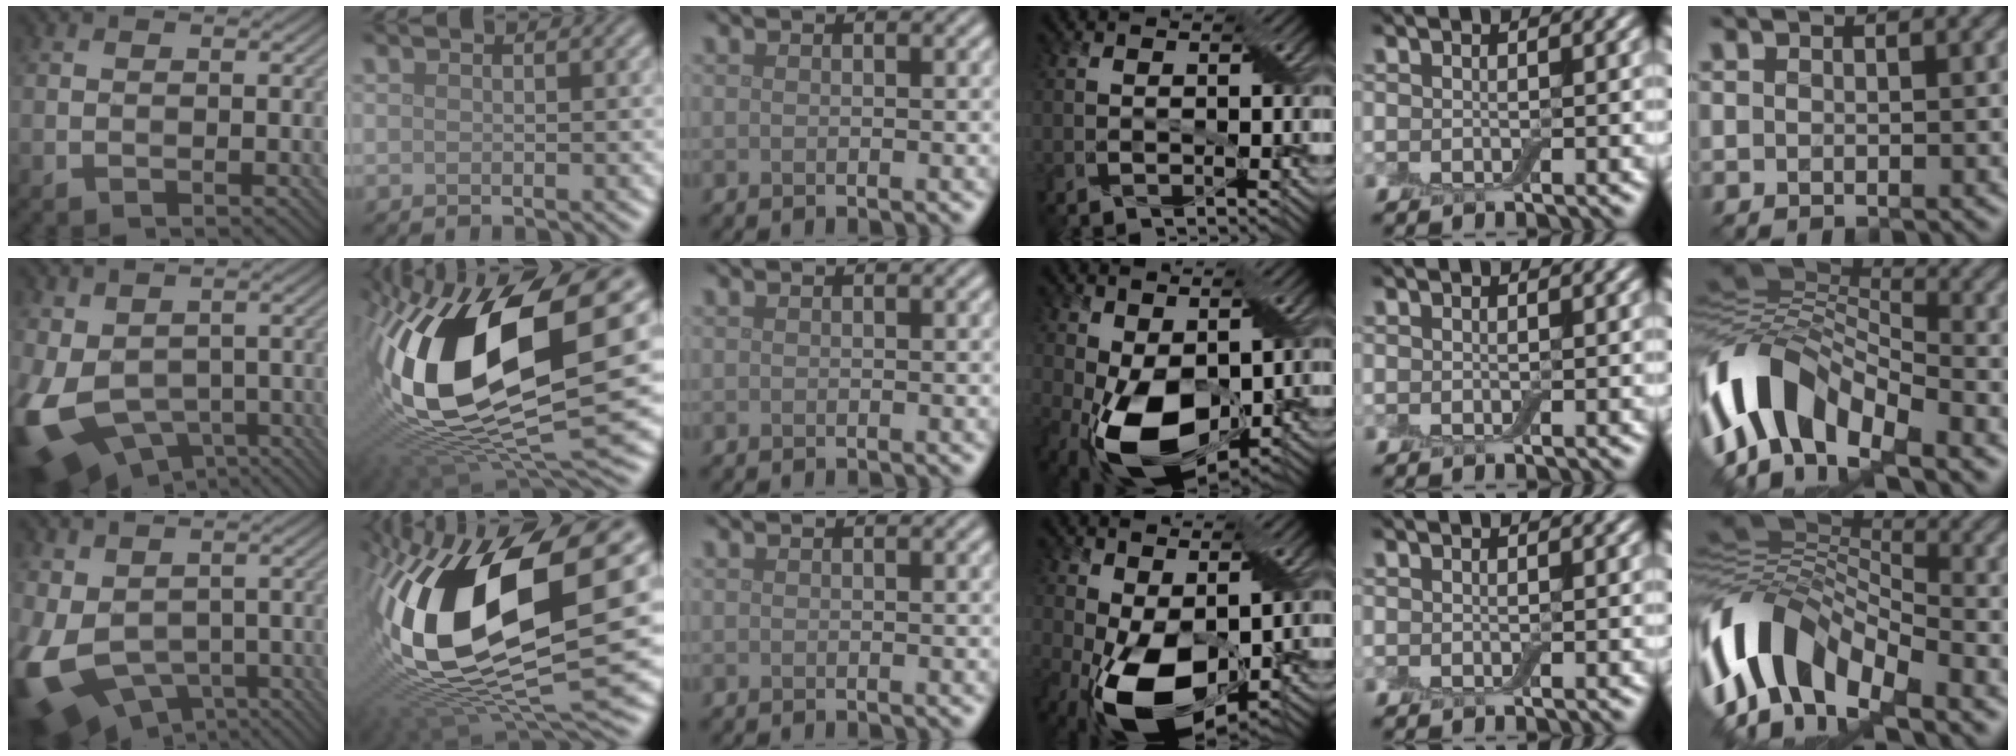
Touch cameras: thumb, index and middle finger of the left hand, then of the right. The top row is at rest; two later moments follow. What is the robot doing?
{"motion": "extract", "object": "airpods case & airpods"}